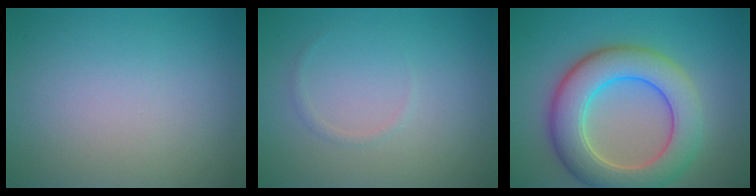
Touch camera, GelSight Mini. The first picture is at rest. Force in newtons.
{"total": 0.6, "press": 0.6, "slide": 0.1}
{"total": 8.4, "press": 8.4, "slide": 0.5}